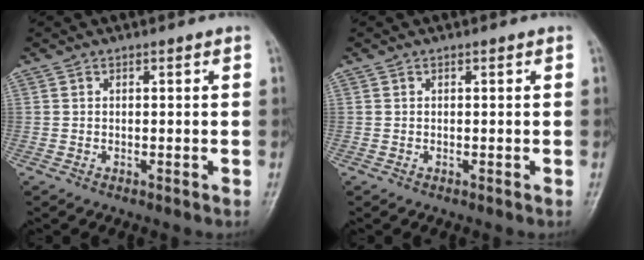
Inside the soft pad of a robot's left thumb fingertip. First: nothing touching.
{"total": 0.0}